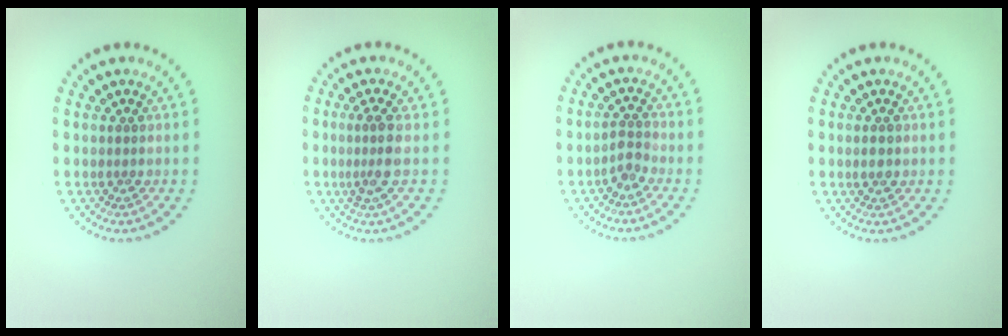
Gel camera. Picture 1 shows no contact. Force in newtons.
{"total": 2.2, "press": 1.9, "slide": 1.2}
{"total": 1.5, "press": 1.1, "slide": 1.0}
{"total": 1.1, "press": 1.1, "slide": 0.1}